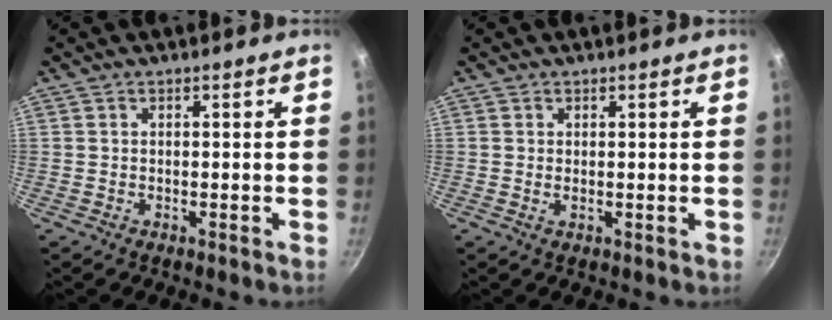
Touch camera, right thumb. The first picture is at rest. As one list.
[{"total": 0.5, "force": [0.3, 0.2, 0.4], "torque": [-0.006, -0.006, 0.002]}]